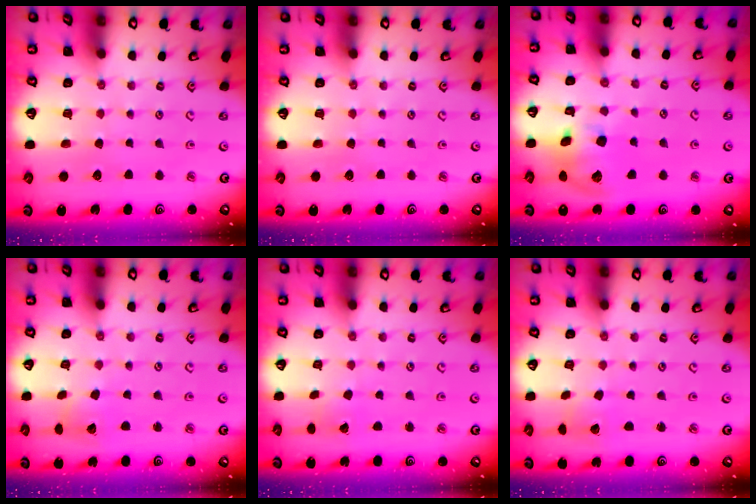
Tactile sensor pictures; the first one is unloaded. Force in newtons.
{"total": 0.0}
{"total": 11.1, "press": 10.9, "slide": 1.9}
{"total": 3.6, "press": 3.6, "slide": 0.5}
{"total": 1.4, "press": 1.4, "slide": 0.1}
{"total": 2.7, "press": 2.7, "slide": 0.2}